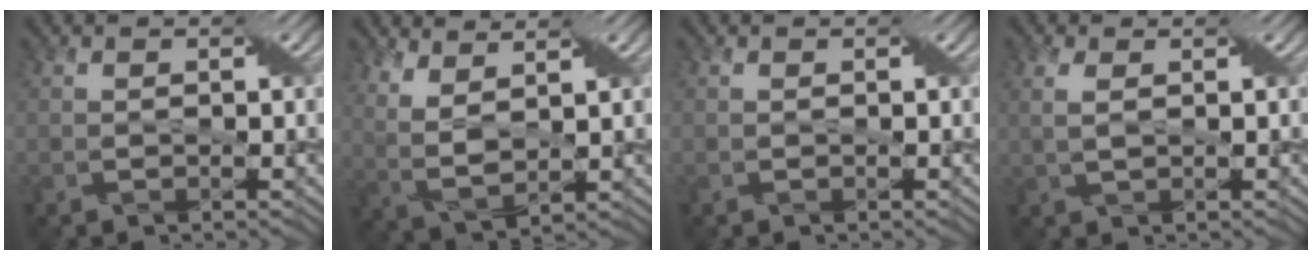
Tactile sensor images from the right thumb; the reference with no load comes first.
{"total": 5.3, "force": [3.4, 1.4, 3.8], "torque": [-0.093, -0.006, 0.072]}
{"total": 0.0}
{"total": 2.2, "force": [0.7, 0.8, 1.9], "torque": [-0.045, 0.002, 0.017]}